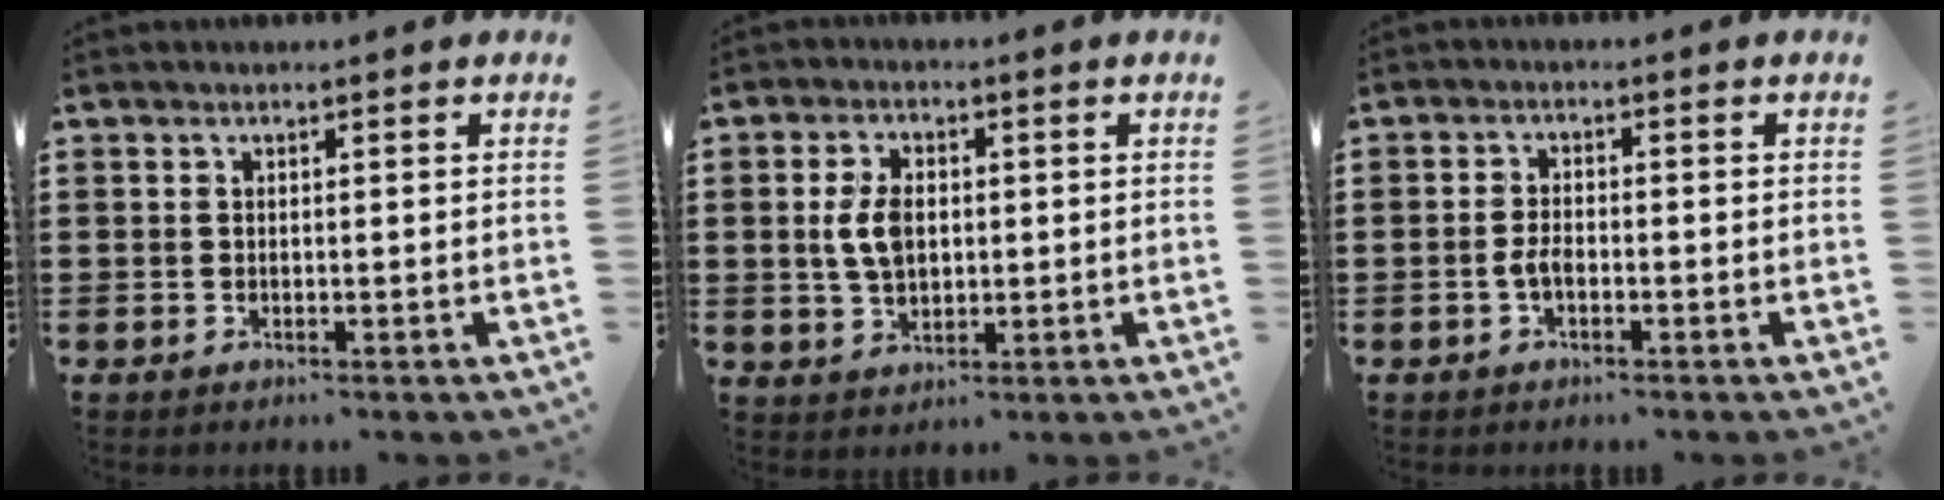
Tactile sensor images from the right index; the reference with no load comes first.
{"total": 5.6, "force": [0.4, 3.4, 4.4], "torque": [-0.106, 0.007, 0.002]}
{"total": 2.2, "force": [-0.9, 1.0, 1.8], "torque": [-0.051, -0.003, -0.021]}